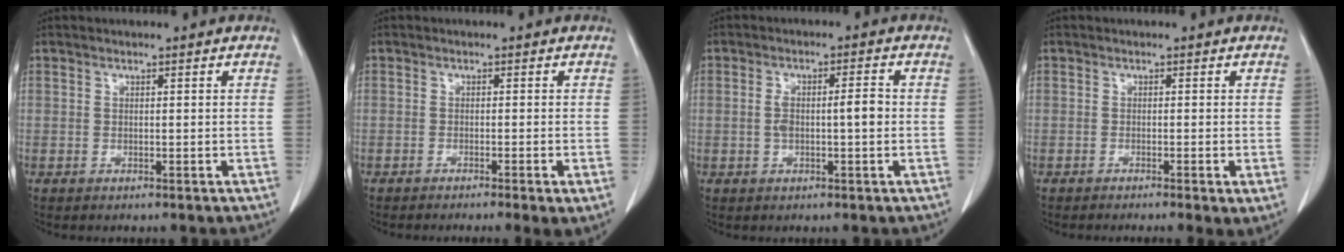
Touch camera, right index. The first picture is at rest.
{"total": 4.1, "force": [-2.4, -0.1, 3.3], "torque": [-0.037, -0.012, -0.036]}
{"total": 4.7, "force": [-0.2, 1.1, 4.6], "torque": [-0.089, 0.015, -0.001]}
{"total": 2.8, "force": [-1.4, 0.2, 2.4], "torque": [-0.028, -0.008, -0.023]}